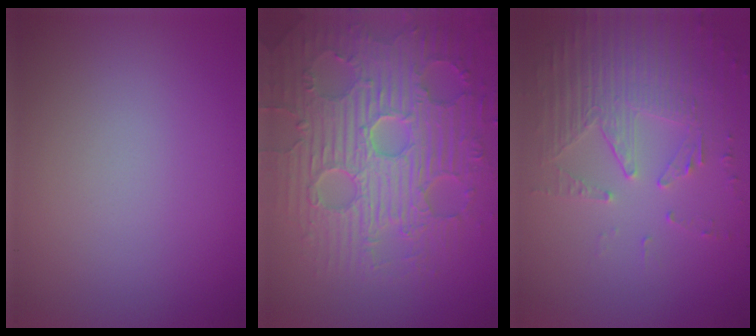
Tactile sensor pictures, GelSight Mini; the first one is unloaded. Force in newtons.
{"total": 9.5, "press": 6.8, "slide": 6.6}
{"total": 5.8, "press": 3.7, "slide": 4.4}